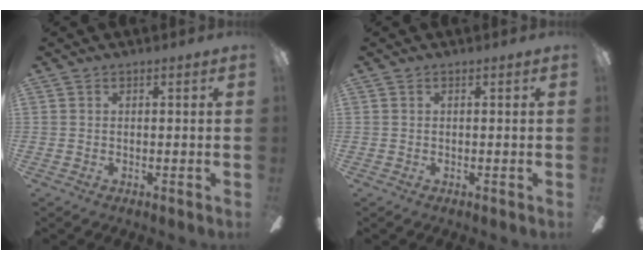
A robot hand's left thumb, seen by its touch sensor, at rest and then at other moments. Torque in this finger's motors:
{"motor_torque": [0.00, 0.00, 0.00, 0.00, 0.00]}